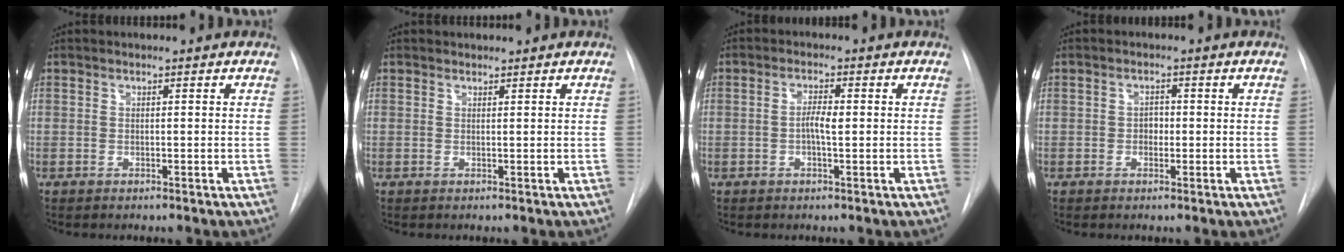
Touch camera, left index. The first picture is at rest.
{"total": 0.6, "force": [0.6, 0.1, -0.1], "torque": [-0.003, 0.003, 0.010]}
{"total": 2.6, "force": [-0.2, 0.7, 2.5], "torque": [-0.046, 0.004, -0.006]}
{"total": 1.6, "force": [-0.2, 1.2, 1.0], "torque": [-0.013, 0.005, -0.005]}